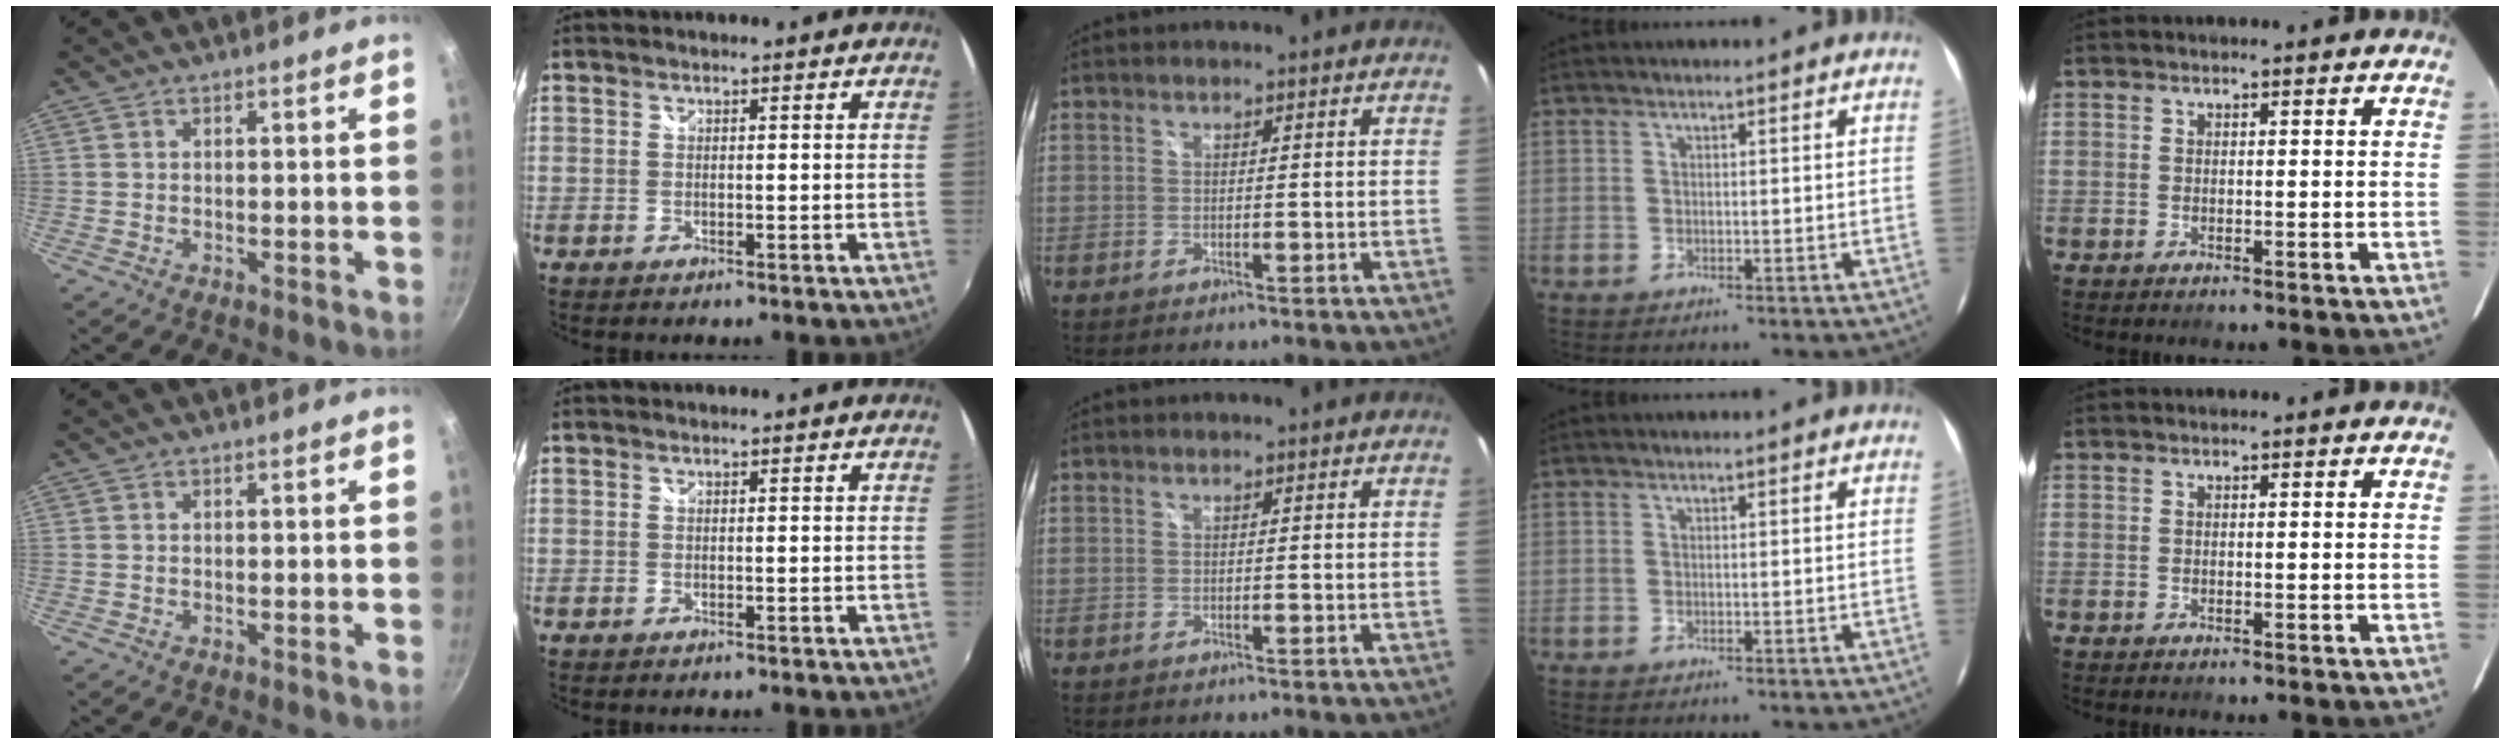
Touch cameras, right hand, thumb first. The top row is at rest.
{}